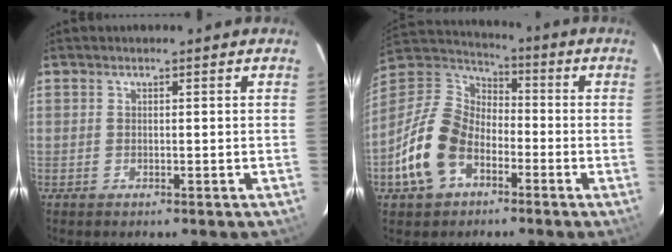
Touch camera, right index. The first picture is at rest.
{"total": 15.3, "force": [-6.2, 10.3, 9.3], "torque": [-0.210, 0.010, -0.116]}